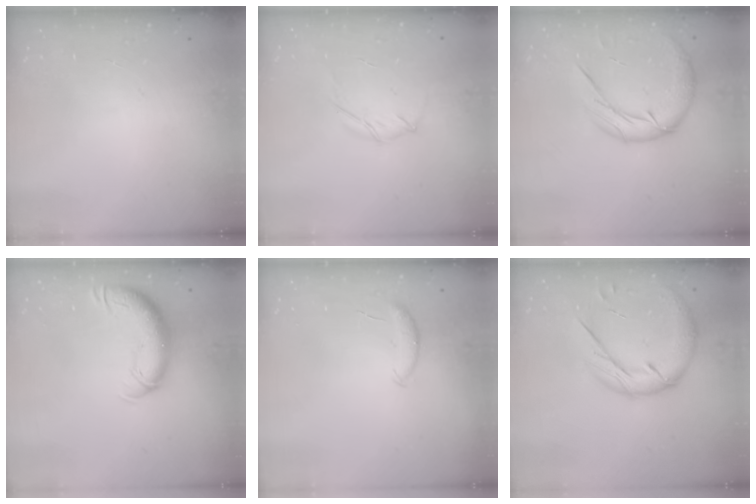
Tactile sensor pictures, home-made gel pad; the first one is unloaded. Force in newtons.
{"total": 3.7, "press": 3.6, "slide": 1.0}
{"total": 13.2, "press": 13.1, "slide": 2.1}
{"total": 12.0, "press": 11.7, "slide": 2.6}
{"total": 6.1, "press": 6.1, "slide": 0.6}
{"total": 15.9, "press": 15.7, "slide": 2.1}